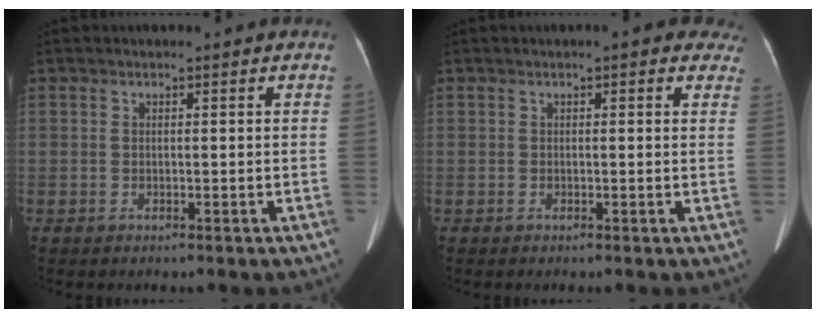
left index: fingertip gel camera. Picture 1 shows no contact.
{"total": 4.2, "force": [3.0, 1.7, 2.5], "torque": [-0.009, 0.012, 0.019]}